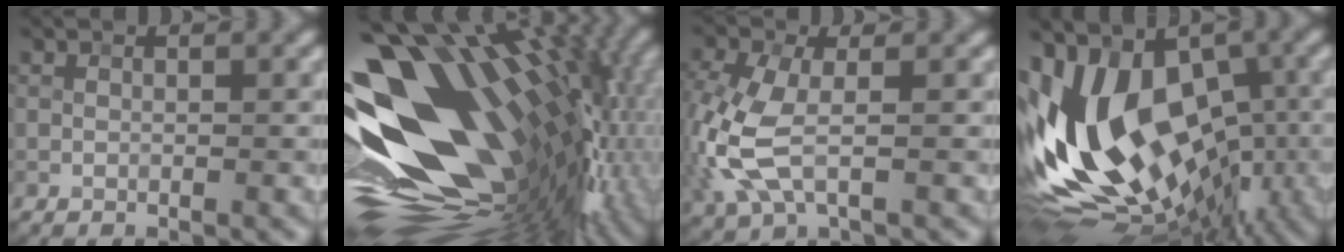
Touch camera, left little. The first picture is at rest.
{"total": 18.8, "force": [1.5, 10.0, 15.9], "torque": [-0.285, -0.021, 0.033]}
{"total": 5.4, "force": [-1.3, 2.6, 4.6], "torque": [-0.133, -0.001, -0.030]}
{"total": 16.1, "force": [-0.5, 10.6, 12.1], "torque": [-0.231, -0.009, -0.011]}